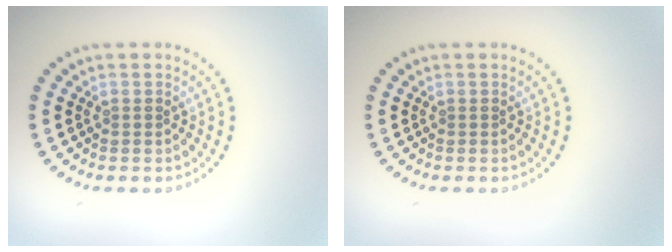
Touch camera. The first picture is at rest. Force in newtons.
{"total": 0.0}